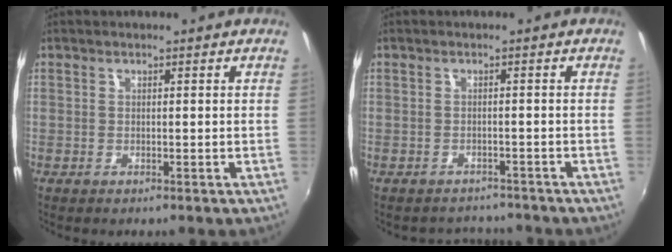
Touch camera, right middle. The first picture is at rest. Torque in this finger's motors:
{"motor_torque": [-0.49, -0.16, -0.01, -0.03]}